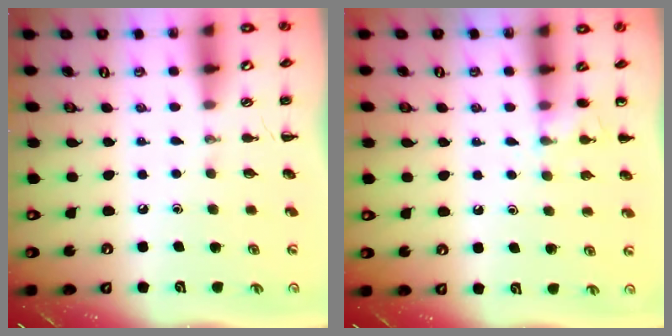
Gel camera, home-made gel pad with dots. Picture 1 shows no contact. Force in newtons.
{"total": 5.8, "press": 5.5, "slide": 1.9}